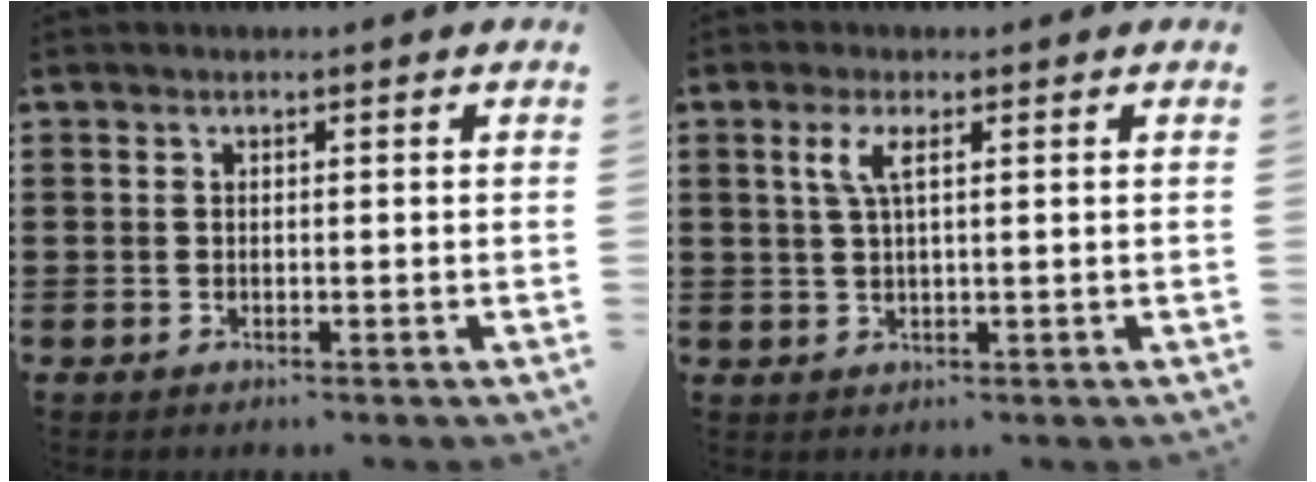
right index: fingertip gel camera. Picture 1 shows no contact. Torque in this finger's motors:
{"motor_torque": [0.26, -0.21, 0.27, 0.11]}